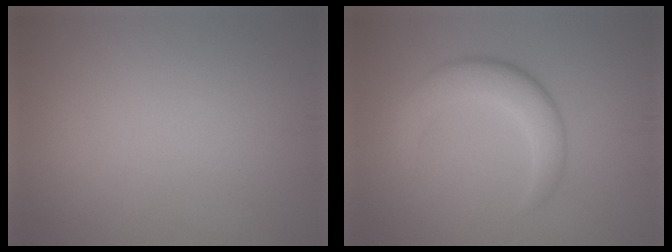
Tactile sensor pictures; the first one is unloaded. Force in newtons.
{"total": 5.0, "press": 5.0, "slide": 0.2}